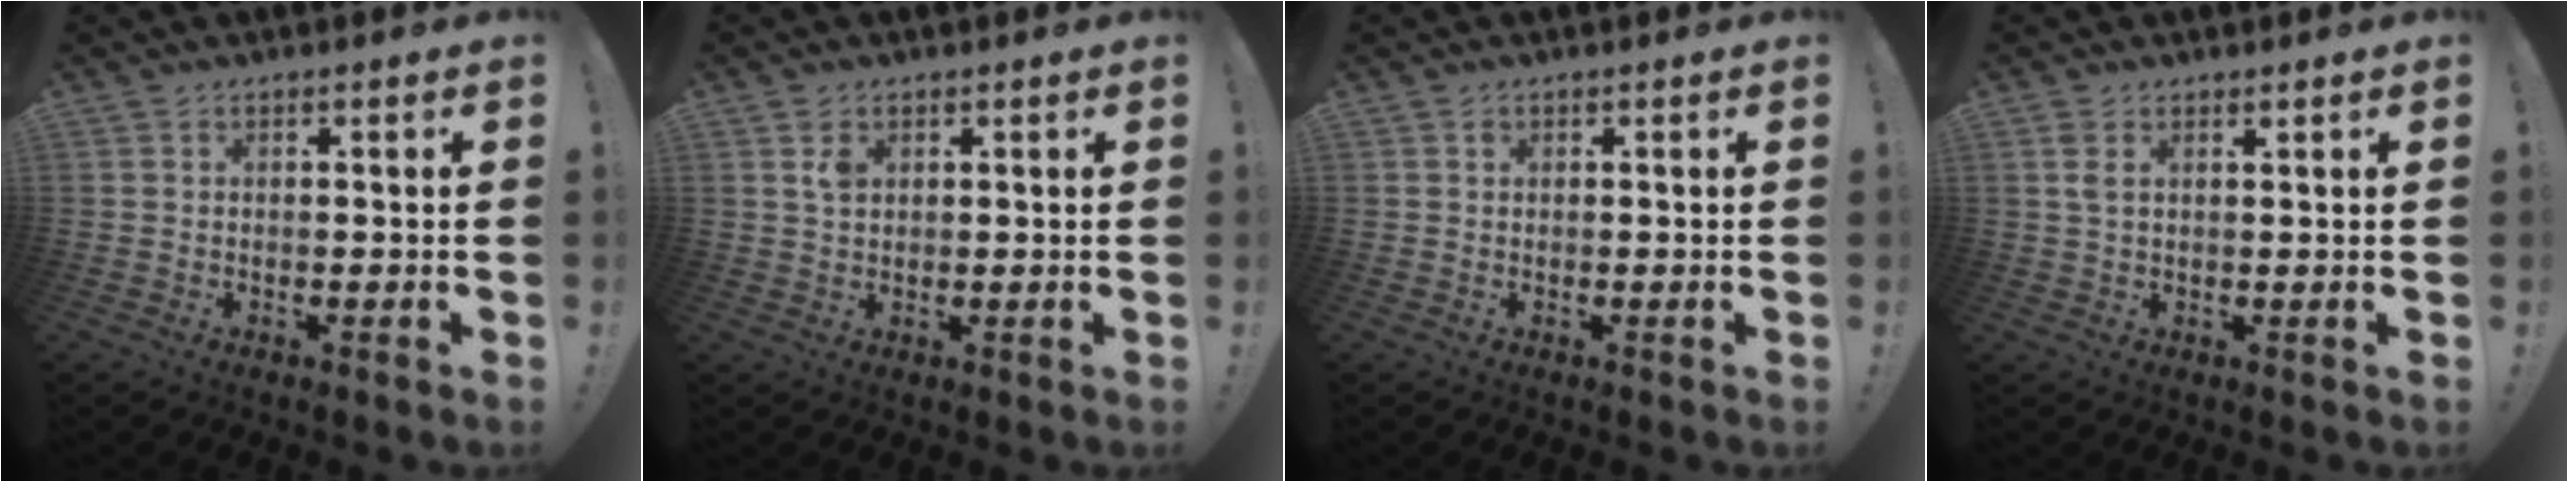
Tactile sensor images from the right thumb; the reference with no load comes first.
{"total": 2.9, "force": [1.4, 1.9, 1.7], "torque": [-0.017, -0.006, 0.021]}
{"total": 0.5, "force": [0.2, 0.5, 0.1], "torque": [0.000, 0.002, 0.004]}
{"total": 2.7, "force": [1.3, 1.2, 2.0], "torque": [-0.040, 0.002, 0.023]}